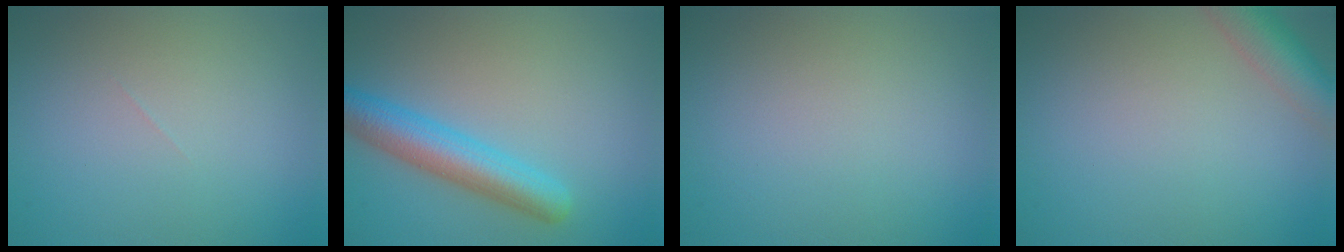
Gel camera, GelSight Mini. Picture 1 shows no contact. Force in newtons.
{"total": 5.1, "press": 5.1, "slide": 0.1}
{"total": 0.0}
{"total": 4.6, "press": 4.6, "slide": 0.3}